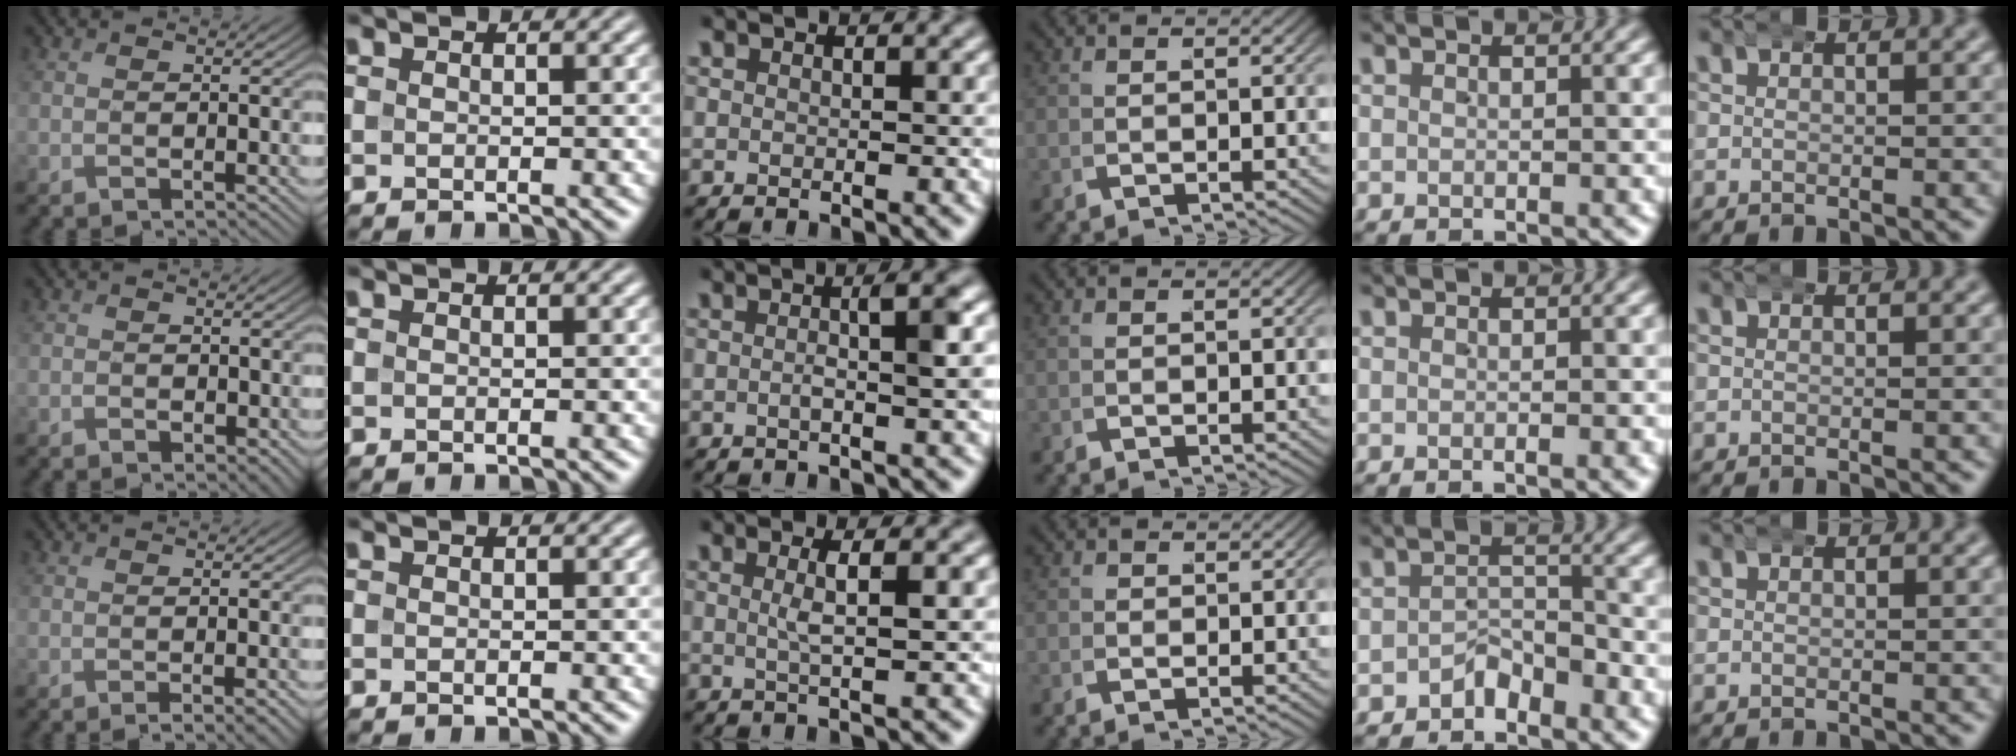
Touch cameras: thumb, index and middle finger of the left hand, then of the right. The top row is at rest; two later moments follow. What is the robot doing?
{"motion": "wrap", "object": "aluminum foil"}